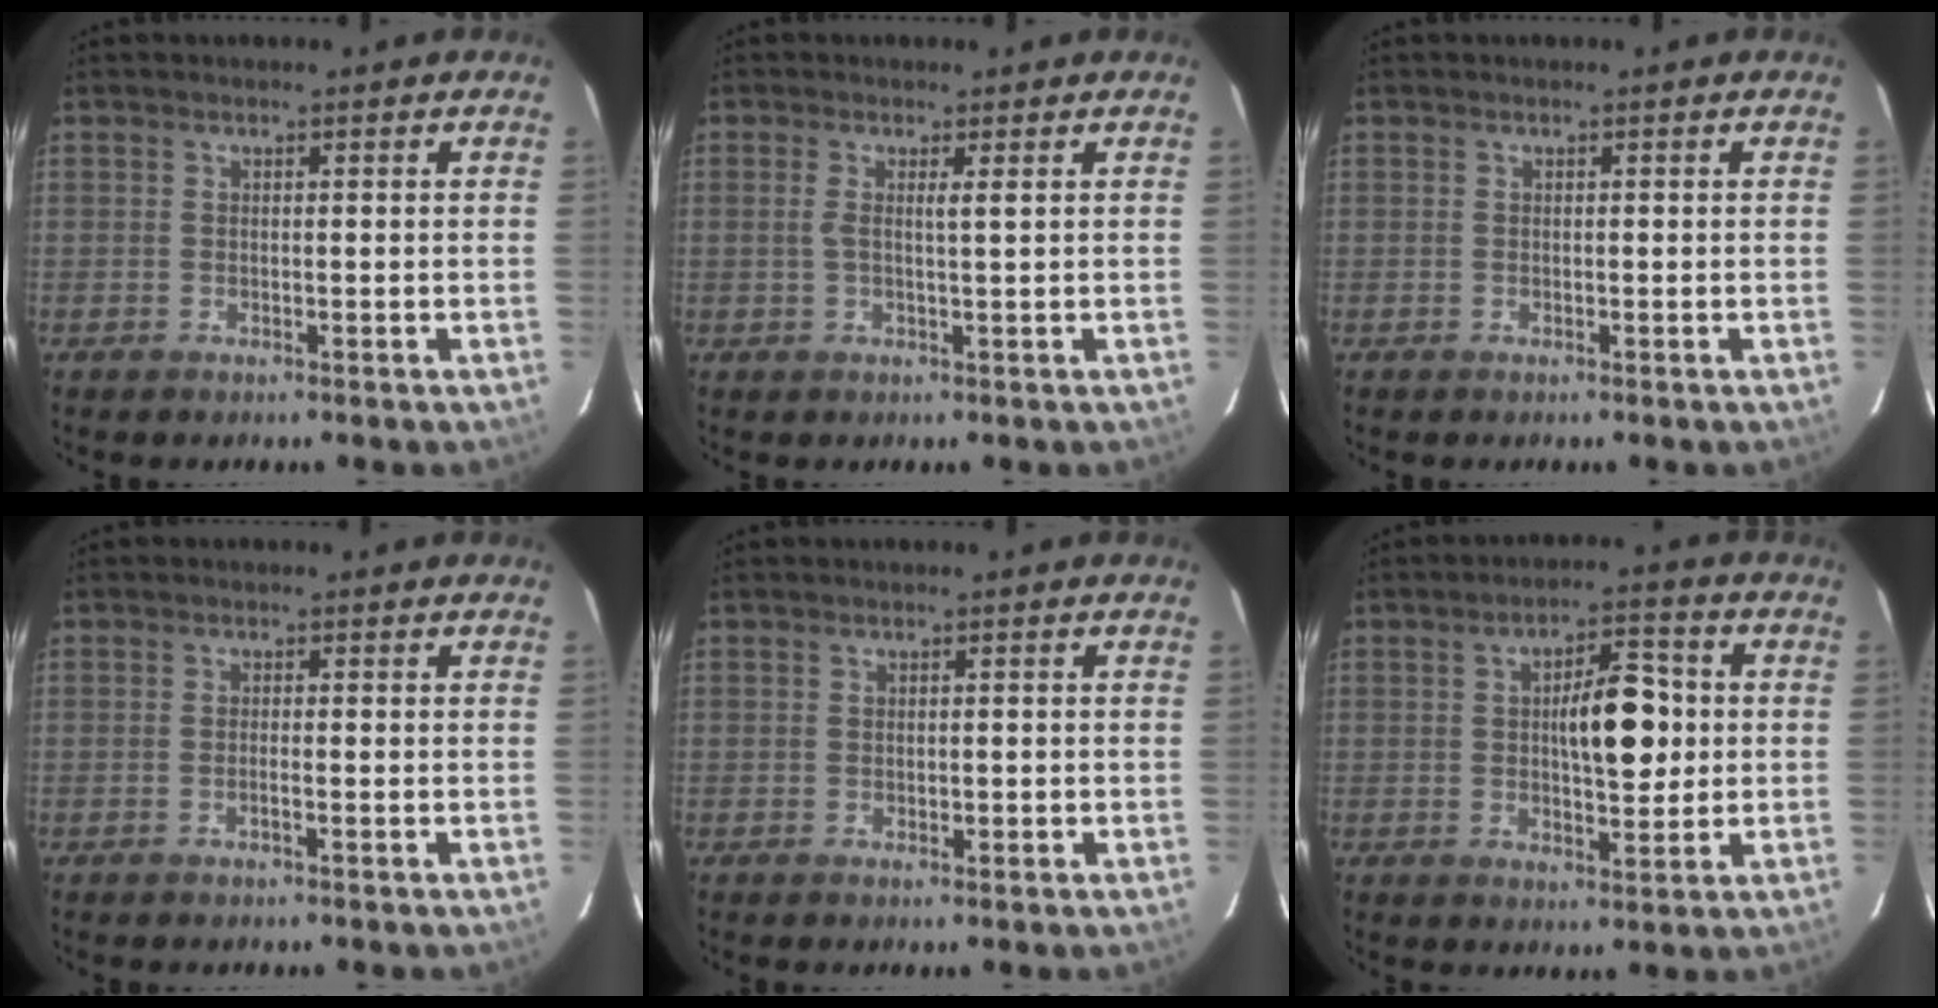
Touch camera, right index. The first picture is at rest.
{"total": 2.0, "force": [0.6, -0.3, 1.9], "torque": [-0.040, 0.003, 0.009]}
{"total": 0.0}
{"total": 0.9, "force": [-0.4, 0.0, 0.8], "torque": [-0.016, 0.001, -0.007]}
{"total": 0.9, "force": [-0.1, 0.5, 0.8], "torque": [-0.012, 0.000, 0.000]}
{"total": 9.2, "force": [0.8, 3.3, 8.5], "torque": [-0.133, 0.014, 0.016]}